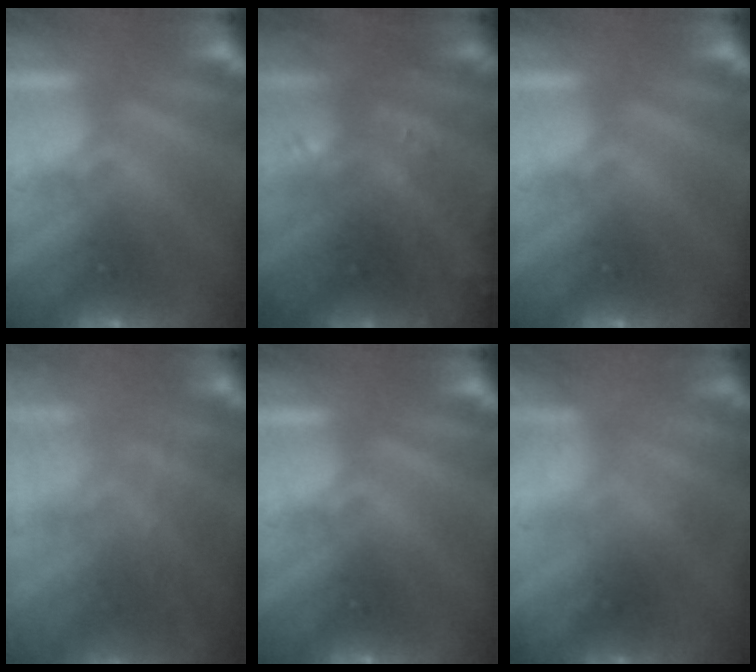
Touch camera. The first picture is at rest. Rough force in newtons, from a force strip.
{"total": 8.6}
{"total": 0.0}
{"total": 7.1}
{"total": 0.0}
{"total": 1.5}